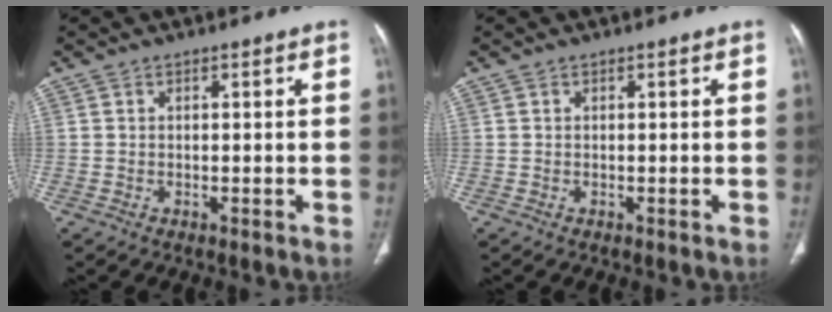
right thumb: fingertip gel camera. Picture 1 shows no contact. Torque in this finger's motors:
{"motor_torque": [0.05, 0.05, -0.10, 0.10, -0.02]}